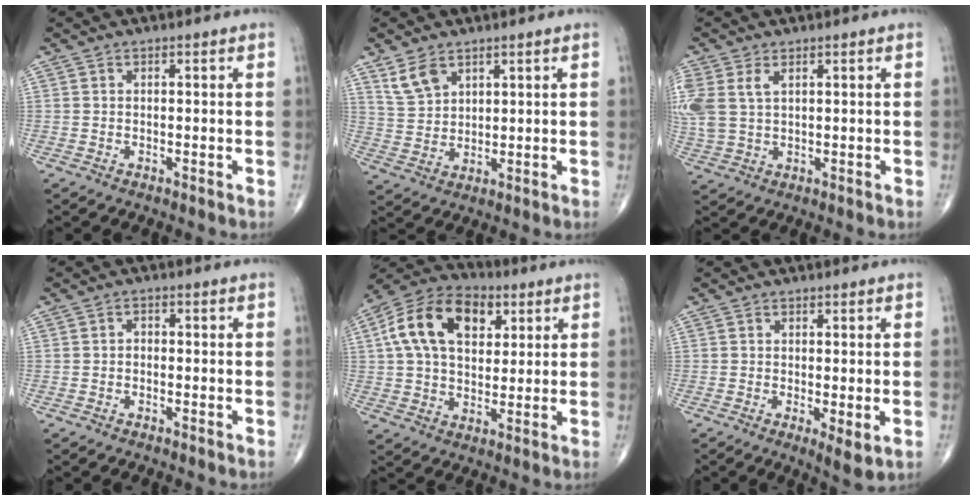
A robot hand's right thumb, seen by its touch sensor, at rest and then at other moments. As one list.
[{"total": 5.8, "force": [3.7, 3.4, 2.8], "torque": [-0.046, -0.016, 0.083]}, {"total": 8.5, "force": [2.6, 5.2, 6.2], "torque": [-0.166, 0.008, 0.064]}, {"total": 1.1, "force": [-0.3, 0.8, 0.6], "torque": [0.003, 0.004, -0.010]}, {"total": 16.6, "force": [5.1, 10.6, 11.6], "torque": [-0.188, 0.005, 0.082]}, {"total": 4.0, "force": [-0.7, 1.2, 3.7], "torque": [-0.063, -0.016, -0.013]}]